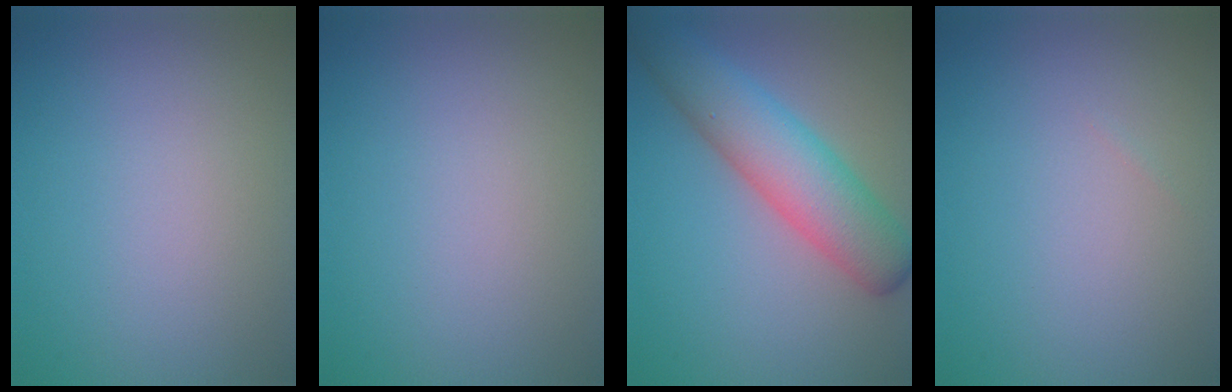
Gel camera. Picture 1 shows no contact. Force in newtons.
{"total": 0.0}
{"total": 7.0, "press": 7.0, "slide": 0.3}
{"total": 0.0}